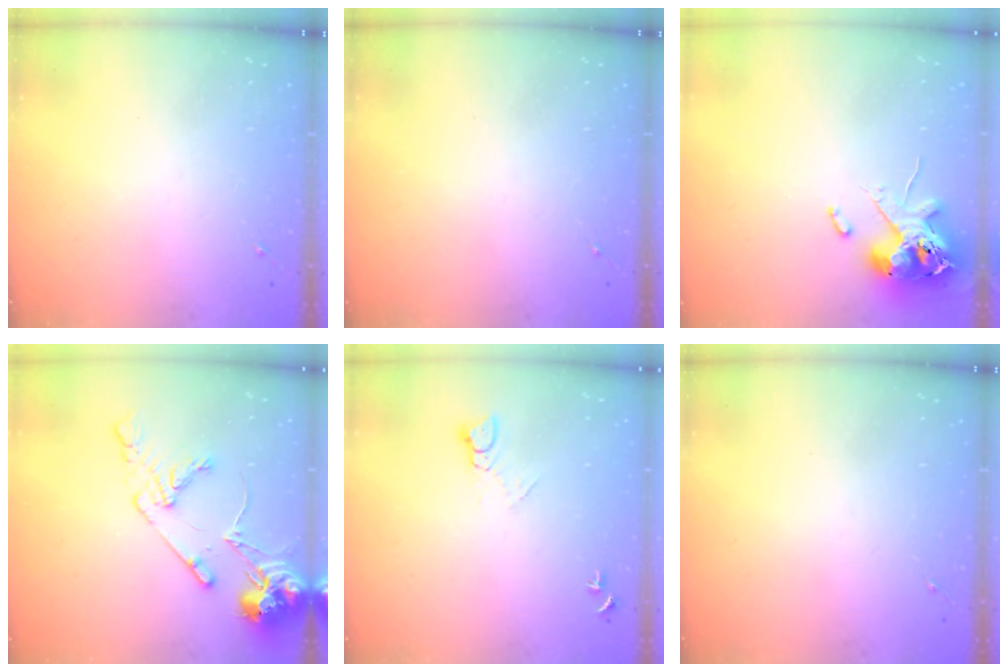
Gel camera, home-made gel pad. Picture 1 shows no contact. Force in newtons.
{"total": 0.0}
{"total": 12.5, "press": 12.3, "slide": 2.0}
{"total": 13.7, "press": 13.5, "slide": 2.3}
{"total": 5.5, "press": 5.5, "slide": 0.5}
{"total": 0.0}